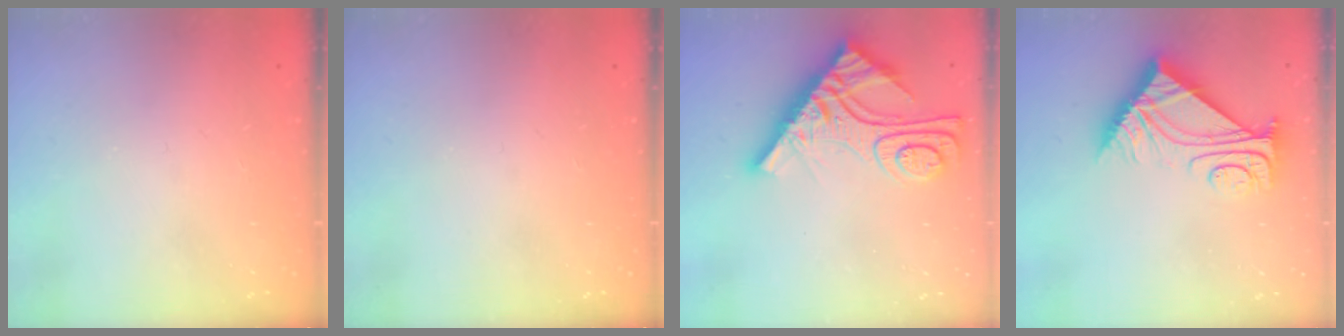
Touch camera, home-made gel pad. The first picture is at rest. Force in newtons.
{"total": 0.0}
{"total": 15.0, "press": 15.0, "slide": 1.4}
{"total": 10.5, "press": 10.5, "slide": 0.5}